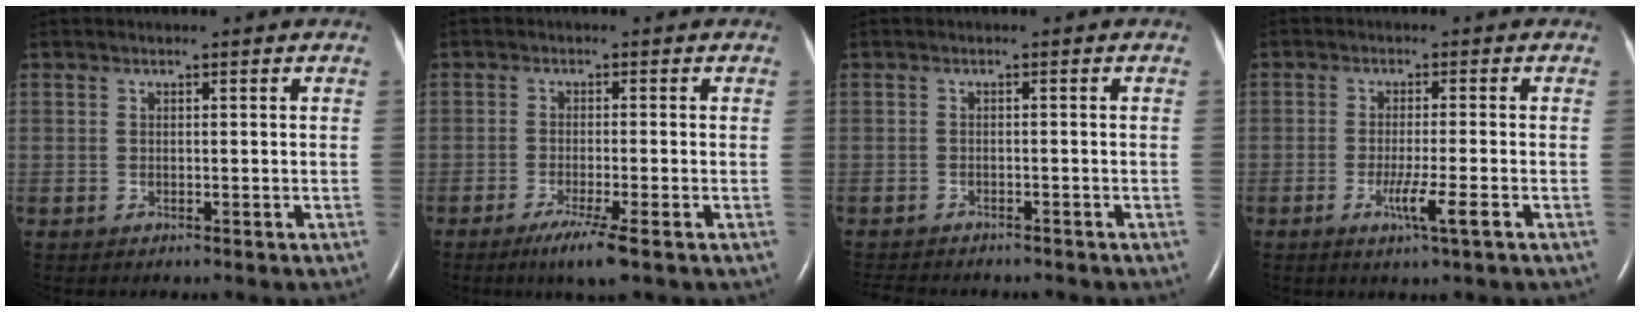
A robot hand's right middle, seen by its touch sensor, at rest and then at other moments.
{"total": 4.8, "force": [-2.8, -0.3, 3.8], "torque": [-0.073, -0.016, -0.052]}
{"total": 7.9, "force": [-7.0, 2.1, 3.1], "torque": [-0.047, -0.004, -0.094]}
{"total": 4.1, "force": [-1.8, -0.4, 3.7], "torque": [-0.068, -0.010, -0.032]}